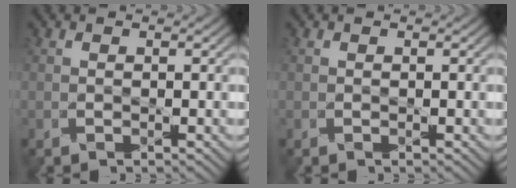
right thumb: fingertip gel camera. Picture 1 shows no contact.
{"total": 0.0}